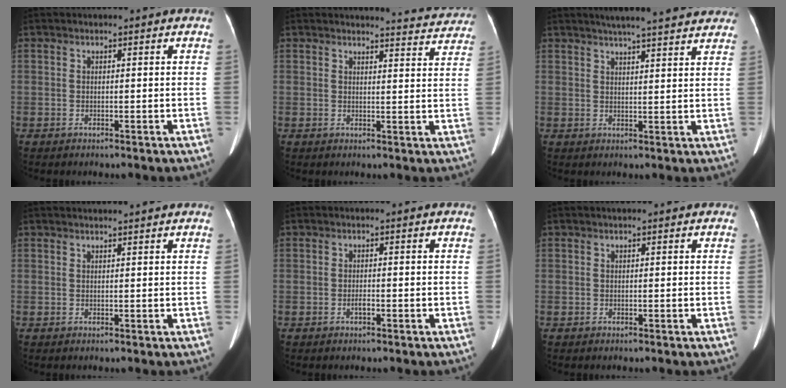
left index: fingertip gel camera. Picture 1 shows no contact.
{"total": 7.6, "force": [7.6, 0.5, 0.2], "torque": [0.007, -0.019, 0.067]}
{"total": 15.0, "force": [13.1, 2.0, 7.0], "torque": [-0.091, 0.025, 0.160]}
{"total": 3.8, "force": [3.6, -0.5, 1.2], "torque": [-0.015, 0.017, 0.042]}
{"total": 1.0, "force": [-0.6, 0.2, 0.7], "torque": [-0.017, -0.001, -0.008]}
{"total": 1.1, "force": [0.8, 0.4, 0.7], "torque": [-0.010, 0.014, 0.008]}